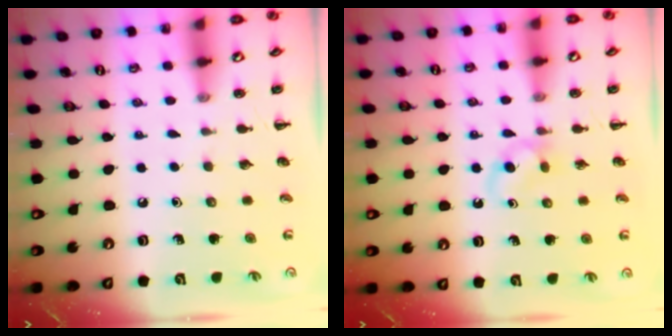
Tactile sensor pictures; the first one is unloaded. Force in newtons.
{"total": 2.7, "press": 2.4, "slide": 1.2}